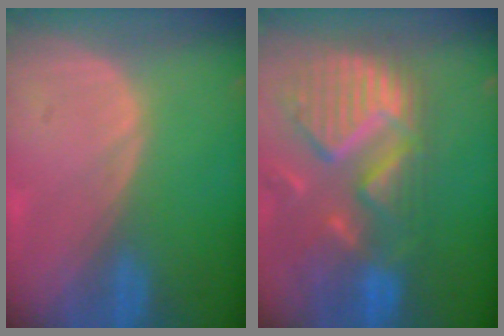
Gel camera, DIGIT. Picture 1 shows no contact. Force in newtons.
{"total": 13.3, "press": 11.3, "slide": 7.1}